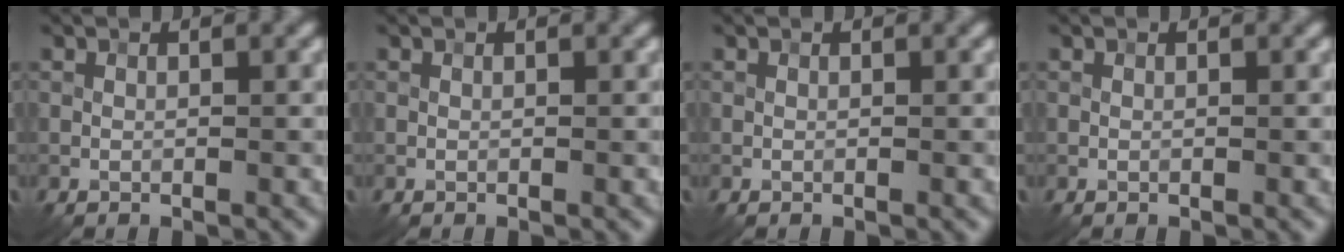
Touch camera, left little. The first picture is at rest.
{"total": 0.0}
{"total": 0.0}
{"total": 0.0}